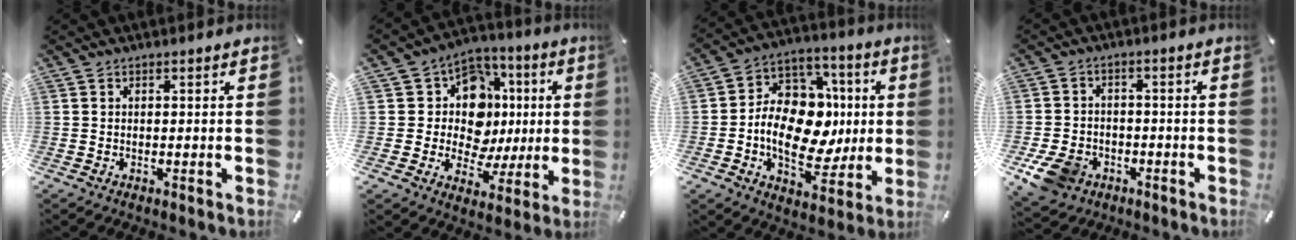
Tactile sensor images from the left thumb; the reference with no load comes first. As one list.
[{"total": 14.4, "force": [0.8, 12.8, 6.5], "torque": [-0.088, -0.017, 0.026]}, {"total": 17.5, "force": [-2.0, 13.4, 11.2], "torque": [-0.201, 0.004, -0.030]}, {"total": 8.6, "force": [-4.3, 6.5, 3.7], "torque": [-0.084, 0.022, -0.081]}]